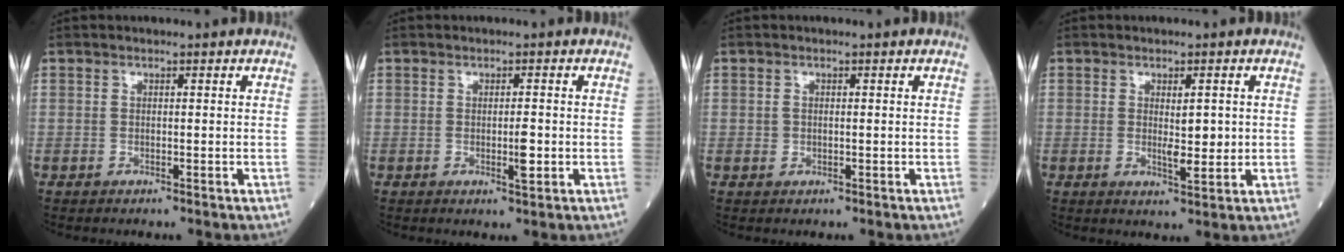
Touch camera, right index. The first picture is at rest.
{"total": 2.4, "force": [-0.4, 0.4, 2.3], "torque": [-0.043, -0.004, -0.005]}
{"total": 0.8, "force": [0.0, 0.7, 0.4], "torque": [-0.011, 0.003, 0.003]}
{"total": 3.8, "force": [0.2, 1.1, 3.6], "torque": [-0.061, -0.007, 0.006]}